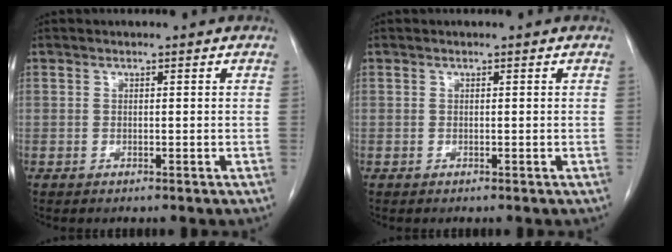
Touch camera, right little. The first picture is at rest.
{"total": 0.0}